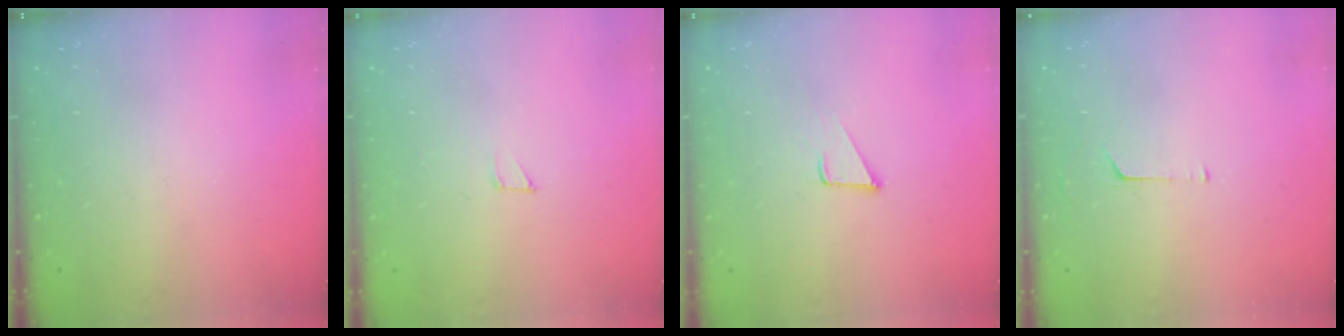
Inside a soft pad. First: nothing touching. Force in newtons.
{"total": 2.0, "press": 2.0, "slide": 0.0}
{"total": 3.6, "press": 3.6, "slide": 0.3}
{"total": 3.8, "press": 3.8, "slide": 0.3}